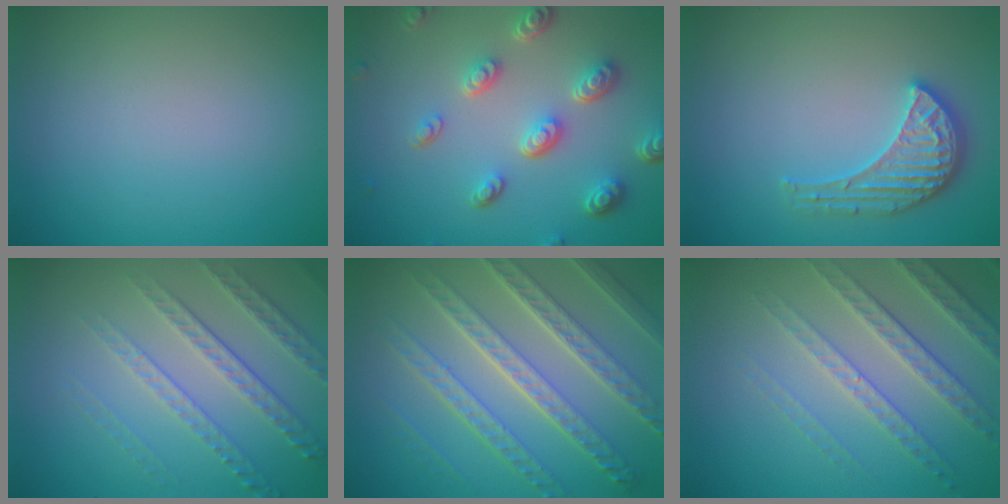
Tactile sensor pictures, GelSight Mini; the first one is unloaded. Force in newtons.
{"total": 5.0, "press": 3.7, "slide": 3.3}
{"total": 3.4, "press": 3.4, "slide": 0.6}
{"total": 4.5, "press": 3.4, "slide": 3.0}
{"total": 8.4, "press": 6.1, "slide": 5.8}
{"total": 4.1, "press": 4.0, "slide": 1.0}